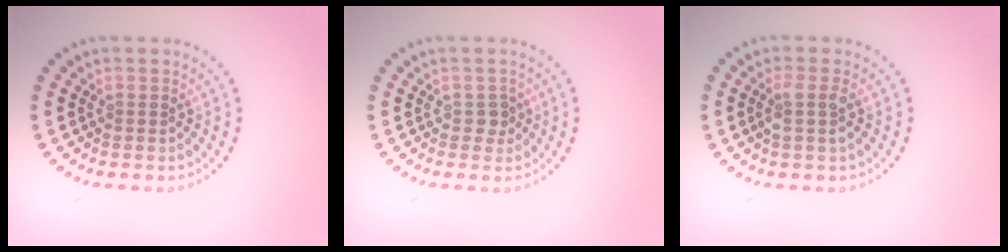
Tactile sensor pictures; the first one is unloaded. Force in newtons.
{"total": 1.1, "press": 1.0, "slide": 0.4}
{"total": 1.8, "press": 1.5, "slide": 0.9}